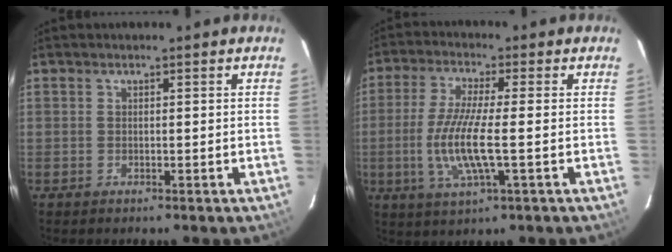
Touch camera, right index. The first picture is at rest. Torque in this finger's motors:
{"motor_torque": [0.42, -0.09, 0.37, 0.15]}